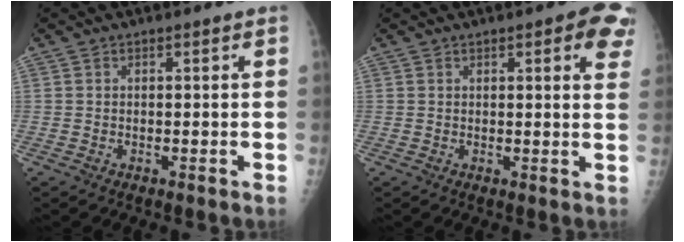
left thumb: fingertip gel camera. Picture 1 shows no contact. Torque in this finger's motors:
{"motor_torque": [0.06, 0.21, -0.07, -0.13, 0.03]}